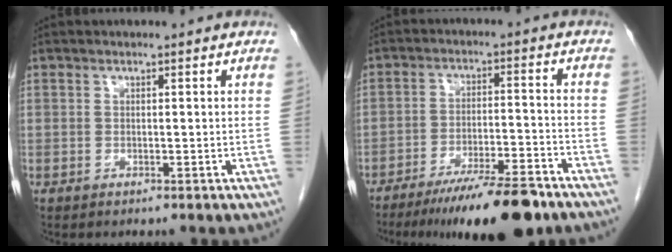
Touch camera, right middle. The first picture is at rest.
{"total": 13.6, "force": [-10.6, 1.6, 8.4], "torque": [-0.122, -0.015, -0.171]}